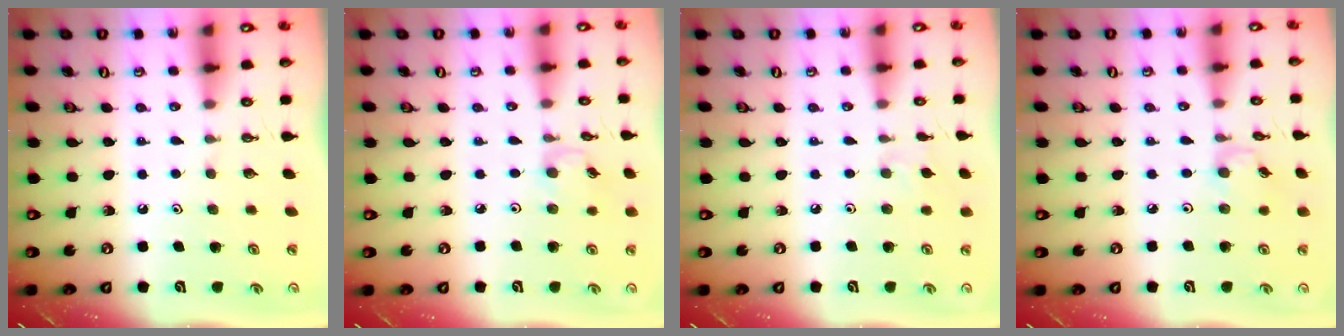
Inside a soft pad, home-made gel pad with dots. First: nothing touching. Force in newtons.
{"total": 2.9, "press": 2.9, "slide": 0.4}
{"total": 2.9, "press": 2.9, "slide": 0.6}
{"total": 2.7, "press": 2.7, "slide": 0.5}